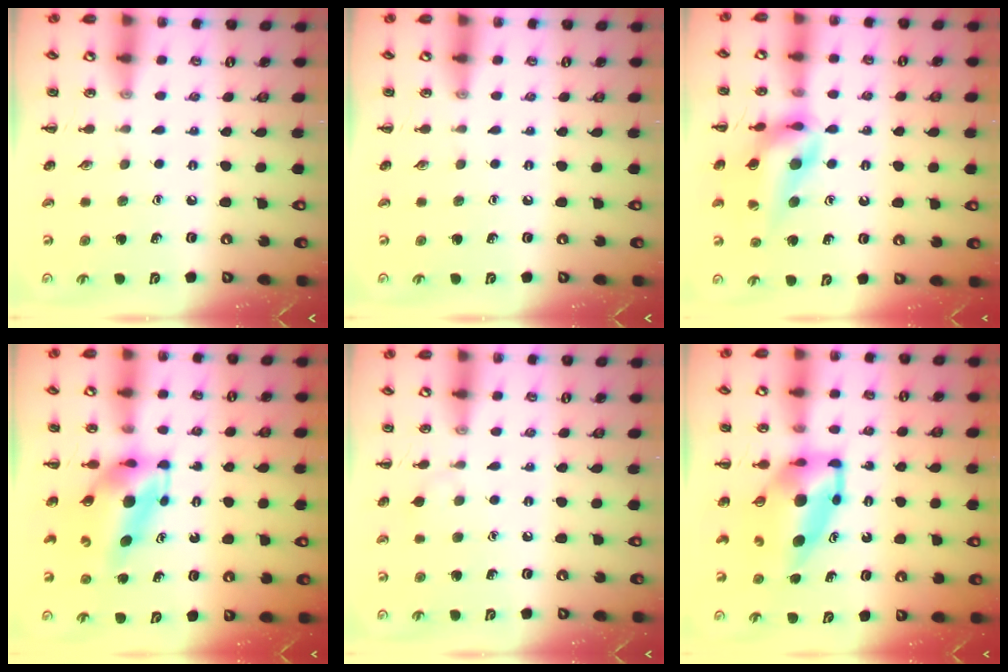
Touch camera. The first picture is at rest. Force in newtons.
{"total": 0.0}
{"total": 13.1, "press": 12.5, "slide": 4.0}
{"total": 5.2, "press": 5.0, "slide": 1.3}
{"total": 4.7, "press": 4.4, "slide": 1.8}
{"total": 6.9, "press": 6.7, "slide": 1.5}